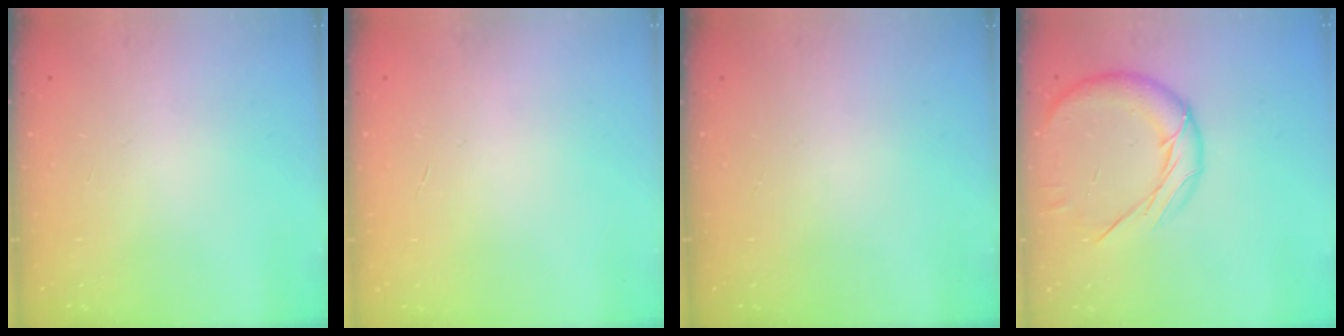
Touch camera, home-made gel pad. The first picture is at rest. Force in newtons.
{"total": 0.0}
{"total": 0.0}
{"total": 14.2, "press": 14.2, "slide": 0.8}